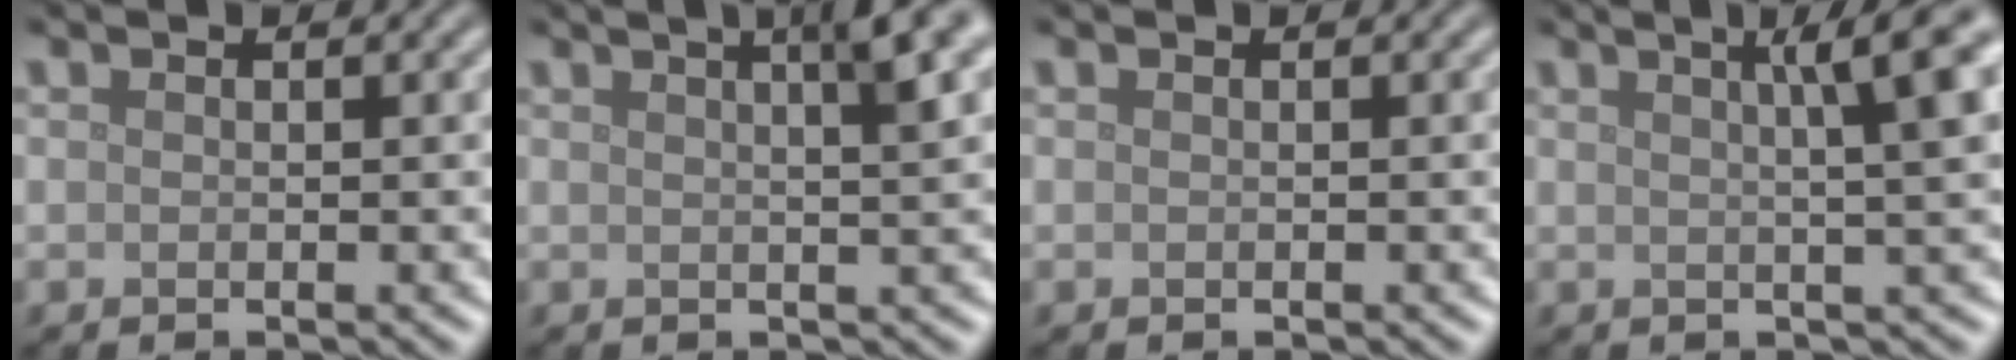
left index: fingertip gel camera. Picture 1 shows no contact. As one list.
[{"total": 5.8, "force": [2.7, 1.6, 4.9], "torque": [-0.039, 0.027, 0.015]}, {"total": 0.0}, {"total": 7.7, "force": [2.8, 2.0, 6.9], "torque": [-0.050, 0.035, 0.018]}]